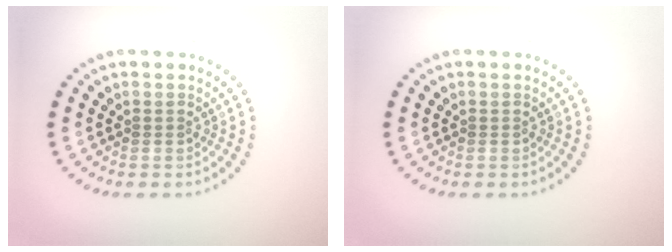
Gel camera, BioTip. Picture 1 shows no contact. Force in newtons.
{"total": 0.0}